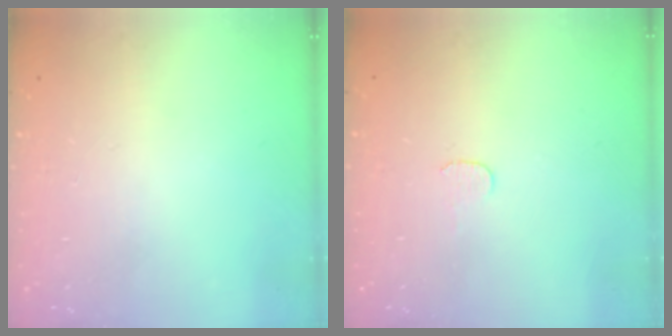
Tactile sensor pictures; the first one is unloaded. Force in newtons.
{"total": 3.9, "press": 3.9, "slide": 0.3}